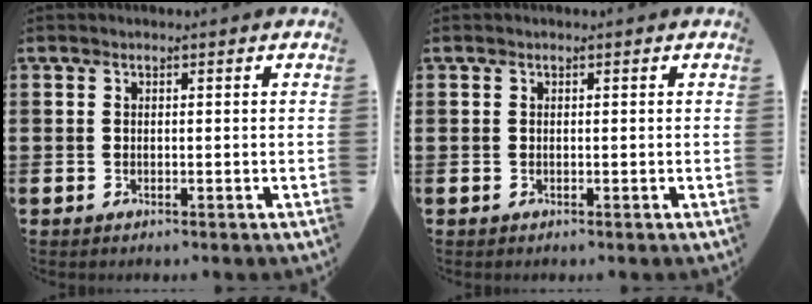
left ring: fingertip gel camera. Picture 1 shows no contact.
{"total": 0.0}